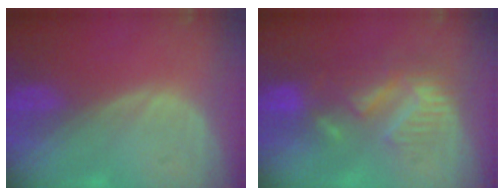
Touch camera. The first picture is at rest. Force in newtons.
{"total": 8.7, "press": 8.0, "slide": 3.3}